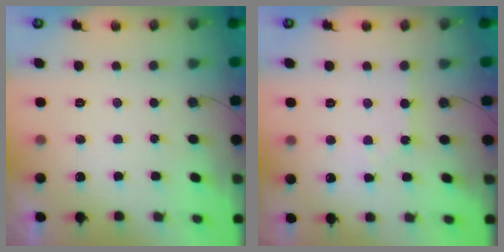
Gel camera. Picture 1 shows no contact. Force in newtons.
{"total": 1.5, "press": 1.5, "slide": 0.3}